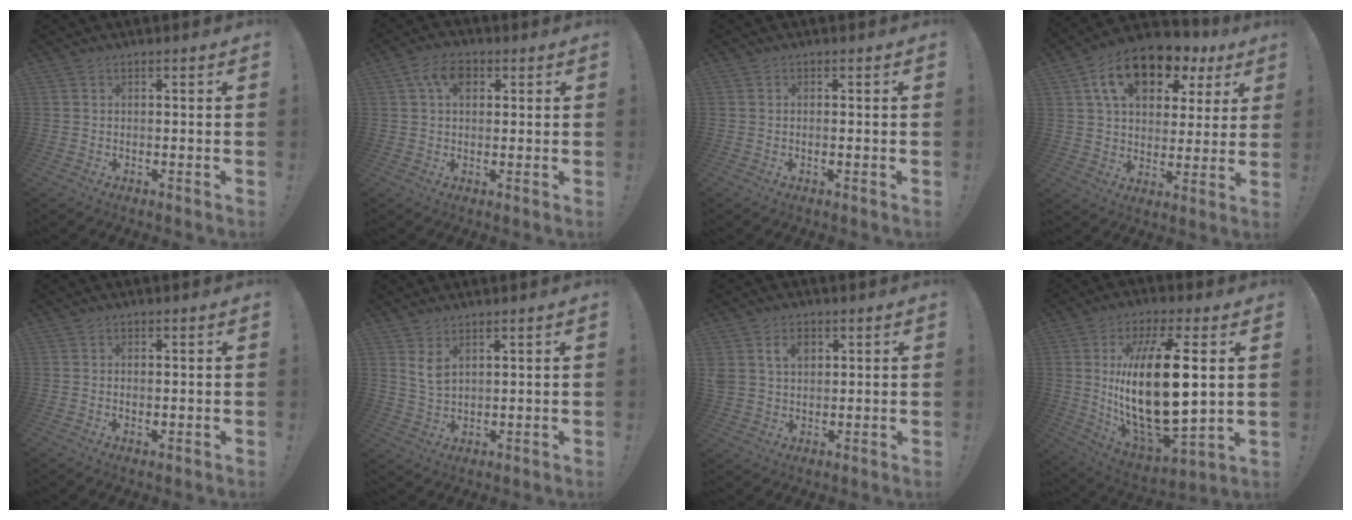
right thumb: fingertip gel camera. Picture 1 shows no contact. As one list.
[{"total": 7.2, "force": [2.2, 4.9, 4.8], "torque": [-0.082, 0.008, 0.041]}, {"total": 1.0, "force": [-0.5, 0.2, 0.8], "torque": [-0.014, 0.001, -0.009]}, {"total": 15.9, "force": [8.5, 9.6, 9.4], "torque": [-0.153, -0.036, 0.155]}, {"total": 1.1, "force": [-0.2, 0.6, 0.9], "torque": [-0.016, 0.001, -0.004]}, {"total": 4.8, "force": [2.9, 2.2, 3.1], "torque": [-0.059, -0.021, 0.051]}, {"total": 6.7, "force": [2.7, 5.1, 3.3], "torque": [-0.054, 0.000, 0.052]}, {"total": 24.9, "force": [3.2, 9.8, 22.7], "torque": [-0.459, -0.028, 0.052]}]